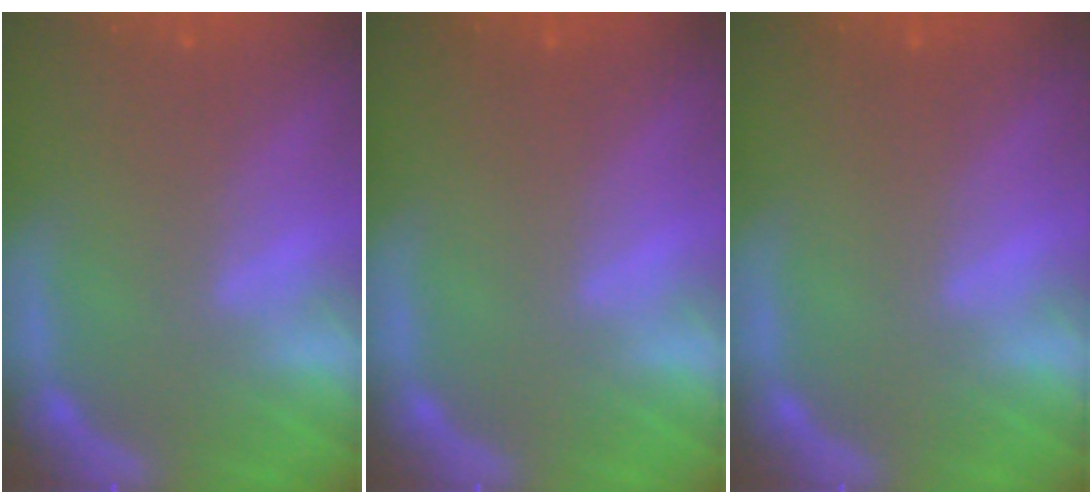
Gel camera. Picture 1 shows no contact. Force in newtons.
{"total": 0.0}
{"total": 0.0}